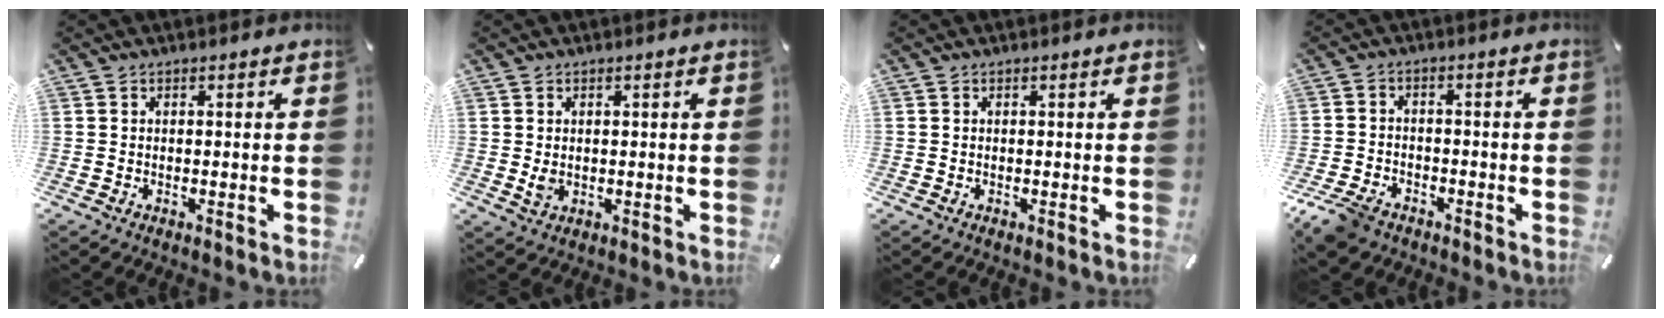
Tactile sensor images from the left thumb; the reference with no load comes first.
{"total": 2.1, "force": [0.1, 1.7, 1.3], "torque": [-0.027, -0.003, -0.001]}
{"total": 0.0}
{"total": 6.1, "force": [-4.7, 3.3, 2.3], "torque": [-0.064, 0.015, -0.093]}